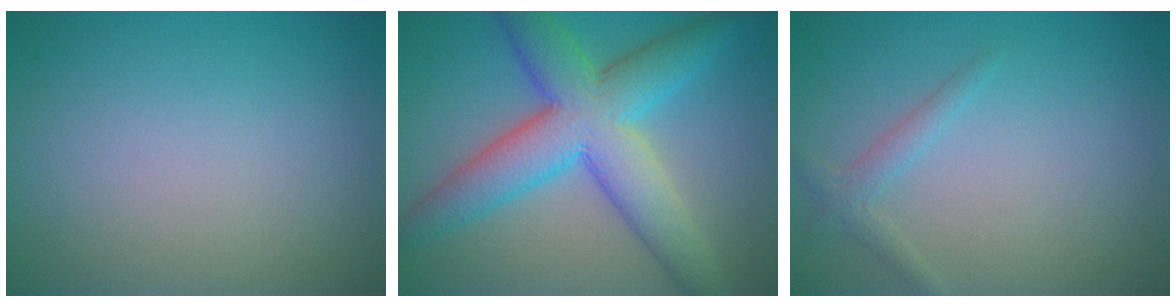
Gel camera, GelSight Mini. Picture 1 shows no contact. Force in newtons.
{"total": 9.2, "press": 9.2, "slide": 0.1}
{"total": 1.5, "press": 1.5, "slide": 0.1}